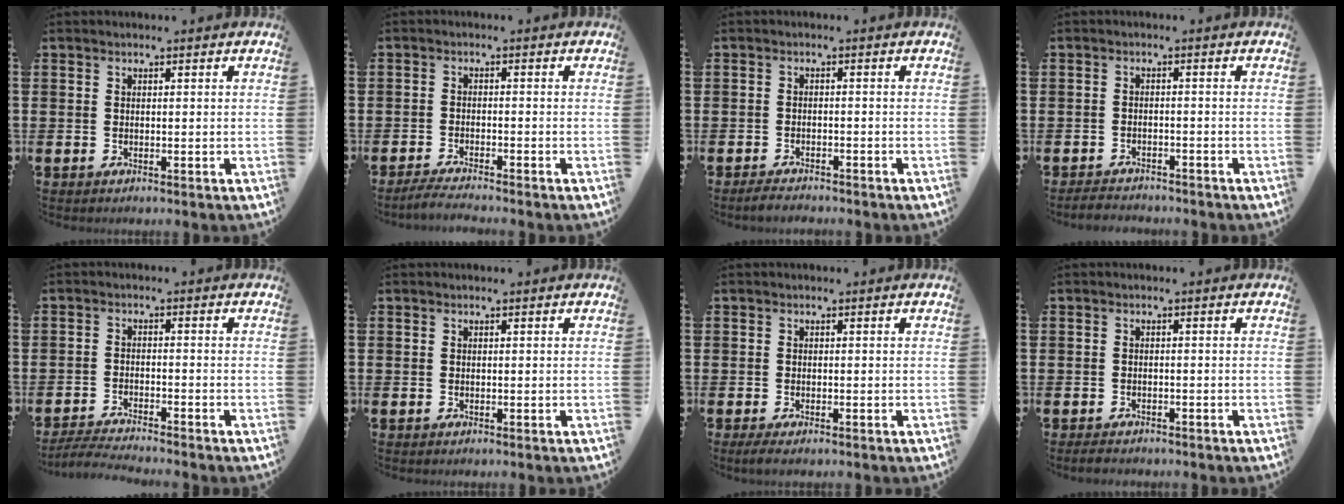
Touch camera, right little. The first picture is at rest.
{"total": 1.9, "force": [-1.8, -0.1, 0.7], "torque": [-0.011, 0.004, -0.035]}
{"total": 1.6, "force": [-1.5, 0.2, 0.4], "torque": [-0.010, 0.003, -0.031]}
{"total": 1.7, "force": [-1.7, 0.2, 0.0], "torque": [-0.005, 0.003, -0.038]}
{"total": 2.8, "force": [-2.7, -0.2, 0.6], "torque": [-0.009, 0.001, -0.055]}
{"total": 0.0}
{"total": 0.8, "force": [-0.4, 0.2, 0.7], "torque": [-0.013, -0.001, -0.007]}
{"total": 0.9, "force": [-0.8, 0.3, 0.3], "torque": [-0.008, 0.001, -0.018]}